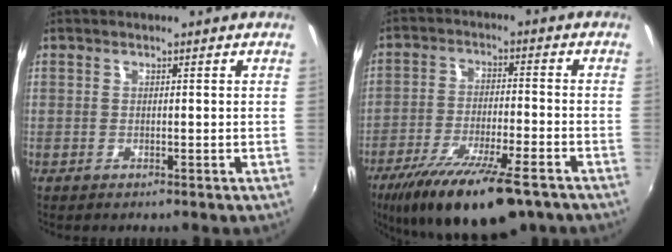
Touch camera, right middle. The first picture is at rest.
{"total": 17.7, "force": [-12.6, 4.5, 11.6], "torque": [-0.221, -0.041, -0.204]}